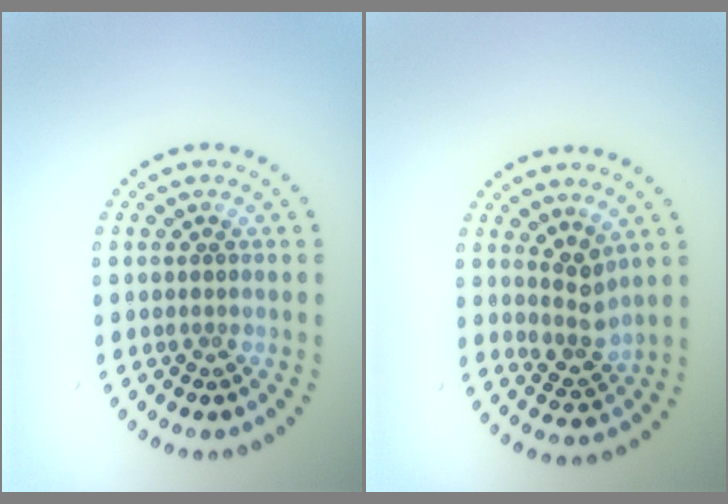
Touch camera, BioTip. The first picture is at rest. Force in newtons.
{"total": 2.5, "press": 1.9, "slide": 1.7}